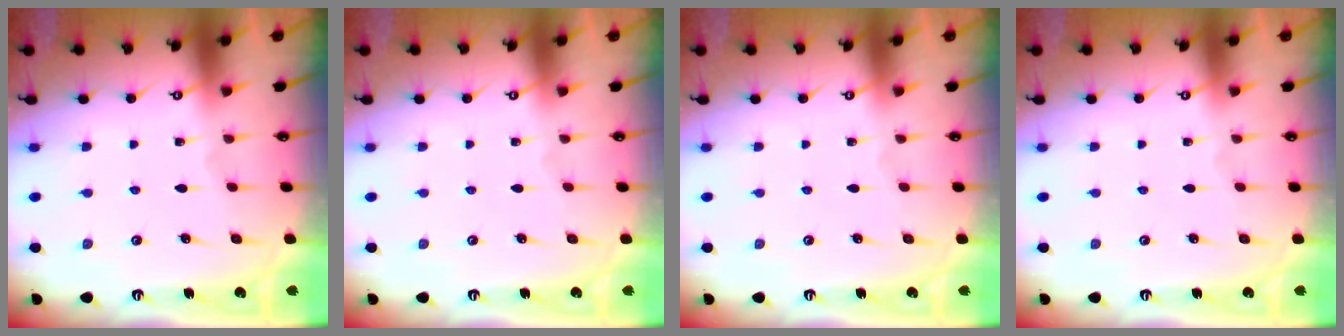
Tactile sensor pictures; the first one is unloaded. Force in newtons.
{"total": 0.0}
{"total": 0.0}
{"total": 0.0}